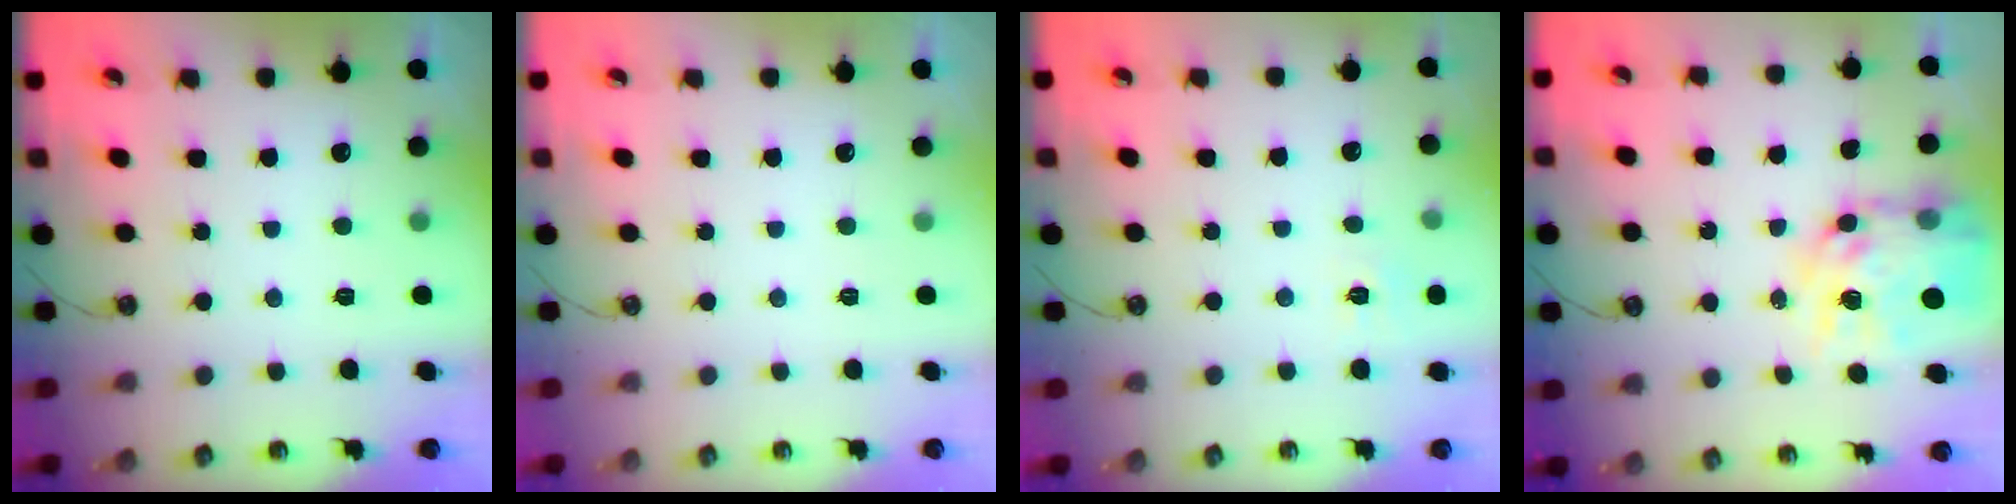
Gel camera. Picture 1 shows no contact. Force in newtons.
{"total": 0.0}
{"total": 5.3, "press": 5.3, "slide": 0.6}
{"total": 15.4, "press": 15.4, "slide": 1.2}